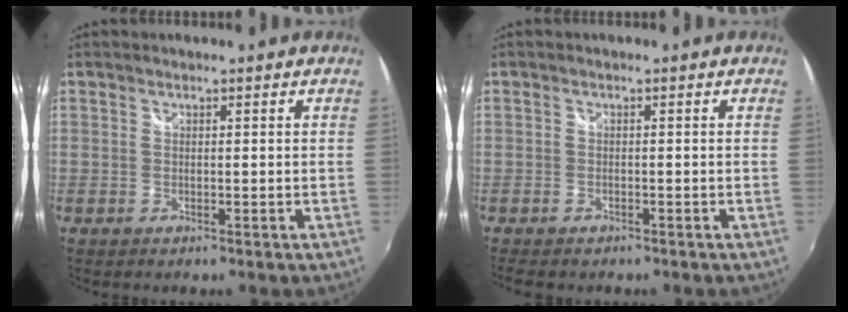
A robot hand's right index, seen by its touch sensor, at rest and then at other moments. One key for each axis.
{"total": 3.5, "fx": -2.7, "fy": 1.6, "fz": 1.5, "tx": -0.041, "ty": -0.015, "tz": -0.044}